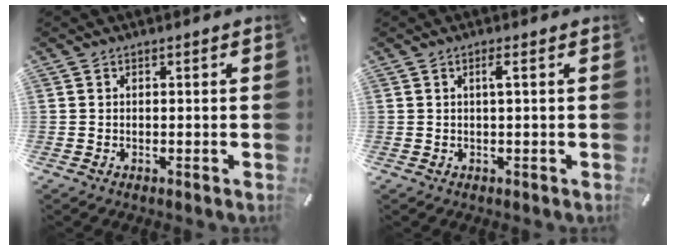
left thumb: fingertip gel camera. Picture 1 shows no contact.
{"total": 1.9, "force": [0.4, 0.1, 1.8], "torque": [-0.036, 0.001, 0.005]}